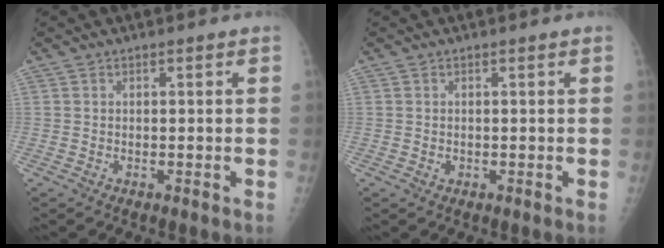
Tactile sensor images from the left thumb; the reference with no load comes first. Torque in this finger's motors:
{"motor_torque": [-0.20, 0.11, -0.06, 0.04, -0.01]}